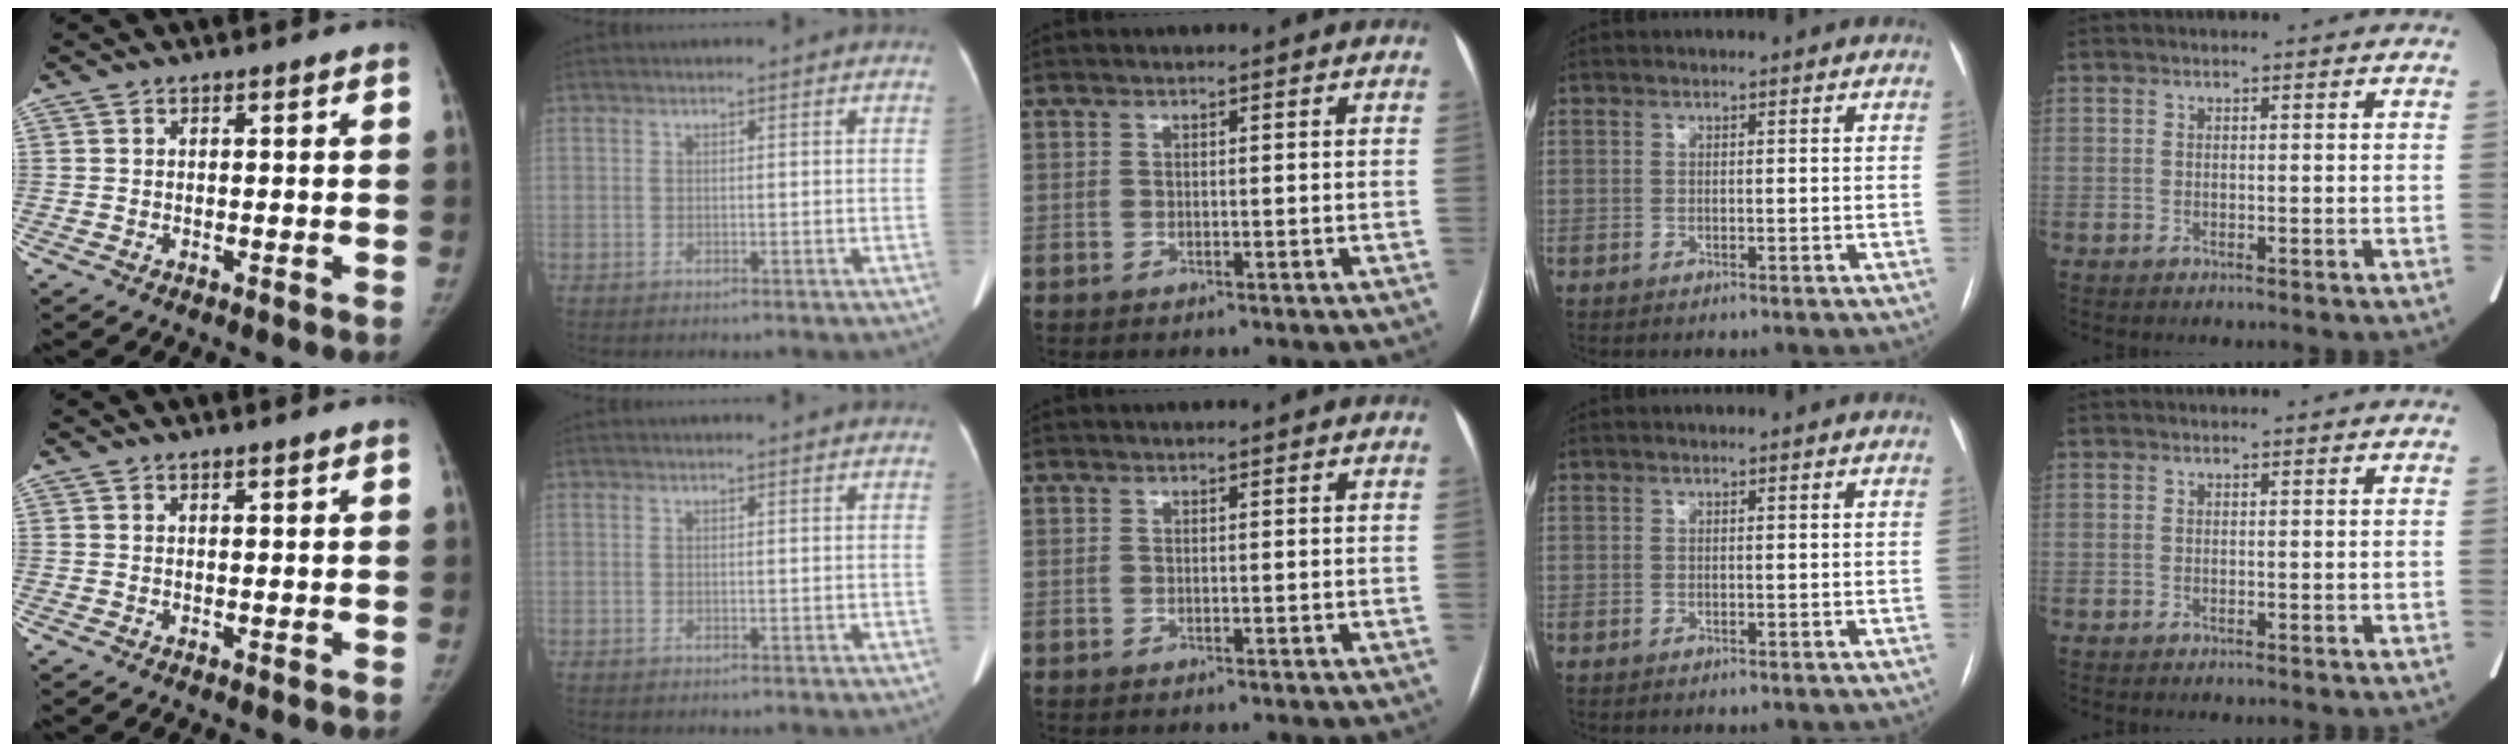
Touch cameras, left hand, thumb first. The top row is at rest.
{"thumb": {"total": 0.8, "force": [0.7, -0.1, 0.4], "torque": [-0.009, -0.006, 0.014]}, "index": {"total": 1.4, "force": [1.3, -0.1, 0.6], "torque": [-0.010, 0.011, 0.016]}}